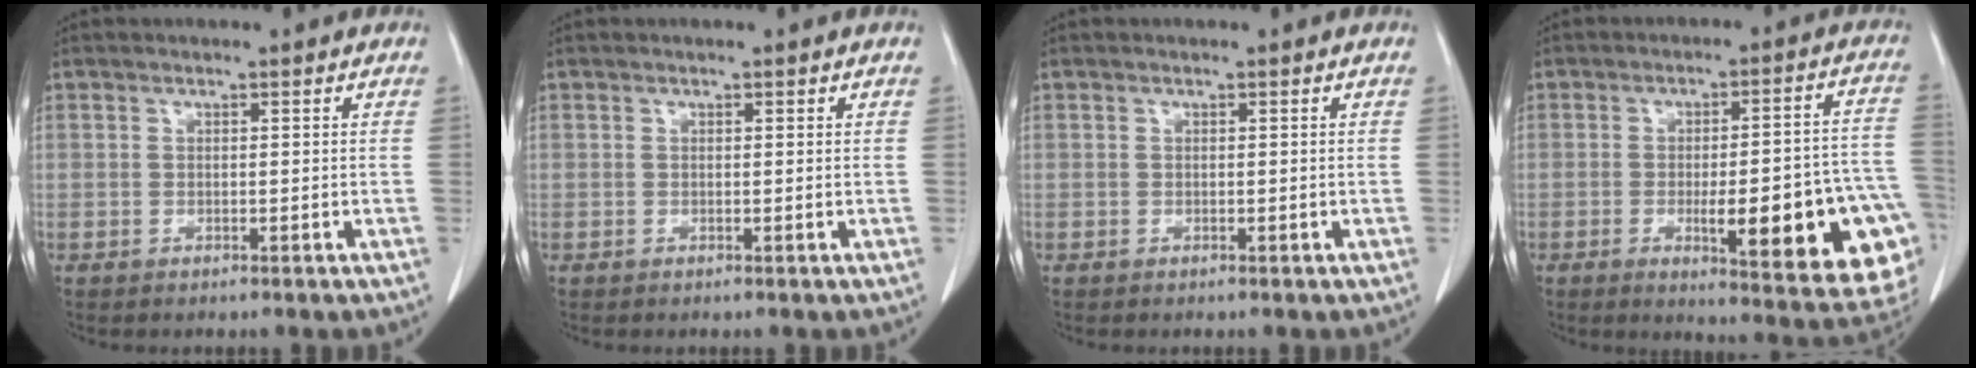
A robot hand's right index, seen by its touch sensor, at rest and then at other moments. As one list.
[{"total": 0.0}, {"total": 0.0}, {"total": 20.3, "force": [-6.0, 3.6, 19.1], "torque": [-0.149, 0.015, -0.059]}]